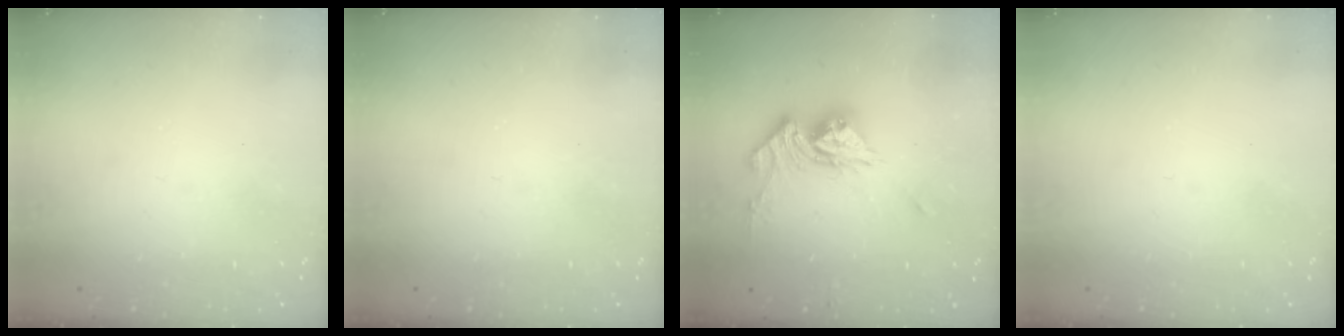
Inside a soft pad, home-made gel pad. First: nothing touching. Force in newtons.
{"total": 0.0}
{"total": 12.0, "press": 11.9, "slide": 1.1}
{"total": 0.0}